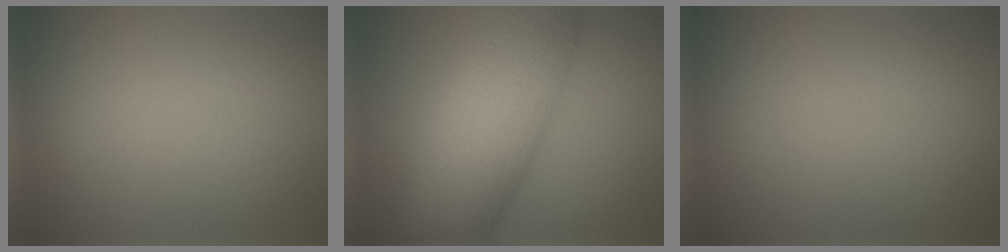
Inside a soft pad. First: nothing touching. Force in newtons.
{"total": 13.7, "press": 13.7, "slide": 0.3}
{"total": 0.0}